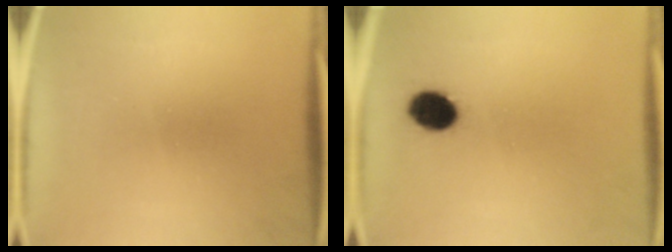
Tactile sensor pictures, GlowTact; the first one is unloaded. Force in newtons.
{"total": 6.6}